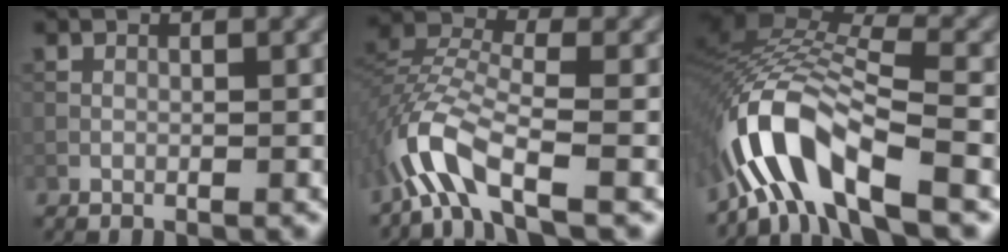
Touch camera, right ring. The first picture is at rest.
{"total": 6.1, "force": [-3.6, 2.1, 4.4], "torque": [-0.097, 0.002, -0.086]}
{"total": 11.0, "force": [-6.3, 3.3, 8.4], "torque": [-0.154, 0.013, -0.124]}